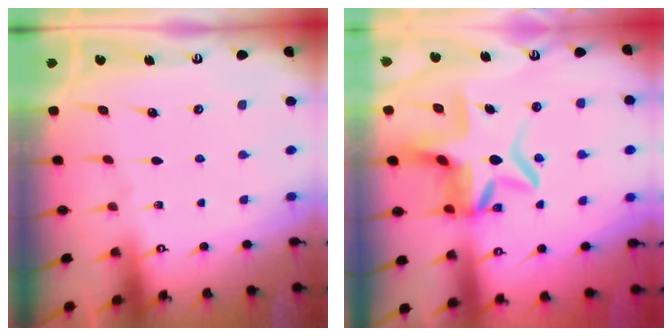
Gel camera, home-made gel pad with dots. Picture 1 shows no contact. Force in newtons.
{"total": 9.6, "press": 9.1, "slide": 3.0}